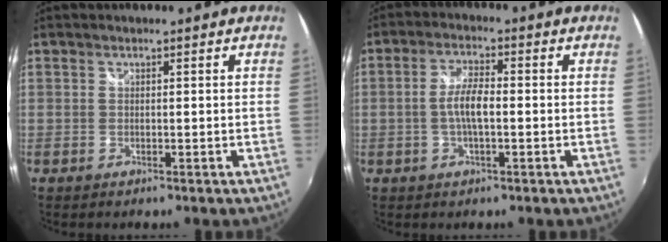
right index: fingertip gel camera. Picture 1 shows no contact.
{"total": 5.2, "force": [-0.8, 1.4, 4.9], "torque": [-0.097, 0.007, -0.014]}